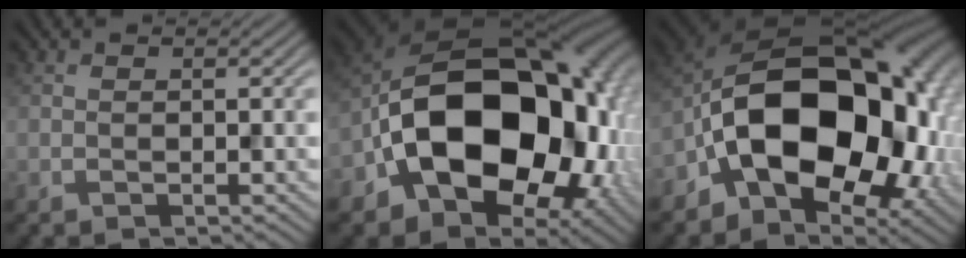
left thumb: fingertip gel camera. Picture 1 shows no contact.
{"total": 20.5, "force": [-5.1, 13.9, 14.1], "torque": [-0.249, -0.030, -0.077]}
{"total": 18.5, "force": [-4.2, 12.2, 13.3], "torque": [-0.210, -0.020, -0.067]}